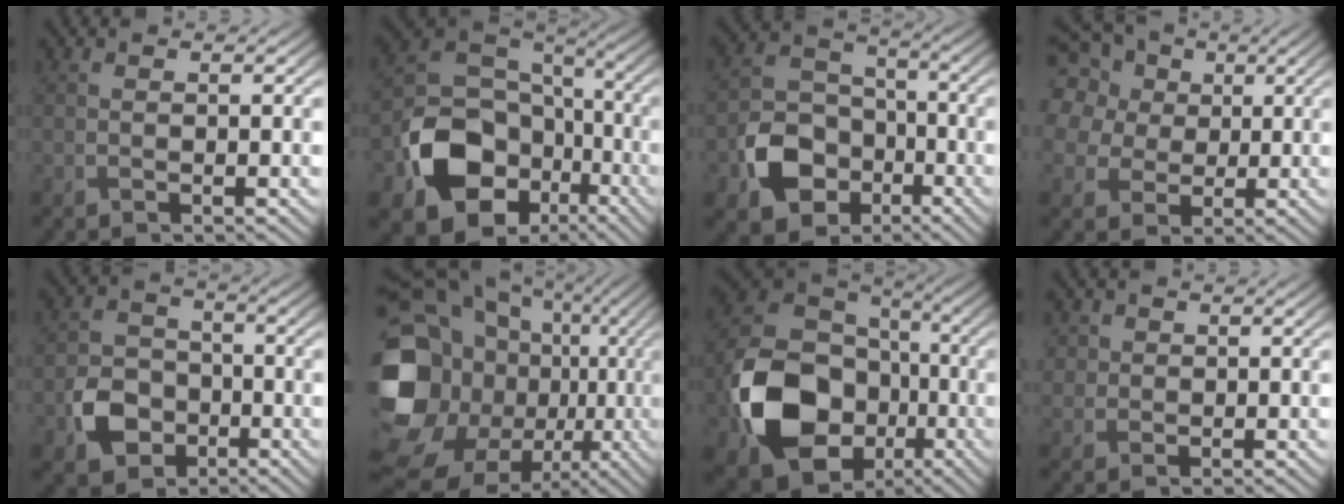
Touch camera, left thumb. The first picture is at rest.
{"total": 14.4, "force": [-5.8, 10.9, 7.4], "torque": [-0.165, -0.045, -0.106]}
{"total": 9.5, "force": [-4.2, 7.2, 4.5], "torque": [-0.097, -0.015, -0.088]}
{"total": 15.9, "force": [6.3, 12.9, 6.8], "torque": [-0.241, 0.025, 0.113]}
{"total": 6.3, "force": [-2.7, 5.0, 2.8], "torque": [-0.060, -0.005, -0.058]}
{"total": 21.9, "force": [-3.2, 17.5, 12.8], "torque": [-0.316, -0.021, -0.053]}
{"total": 17.0, "force": [-5.4, 13.2, 9.1], "torque": [-0.209, -0.055, -0.095]}
{"total": 2.2, "force": [0.6, 2.1, 0.3], "torque": [-0.011, -0.006, 0.014]}